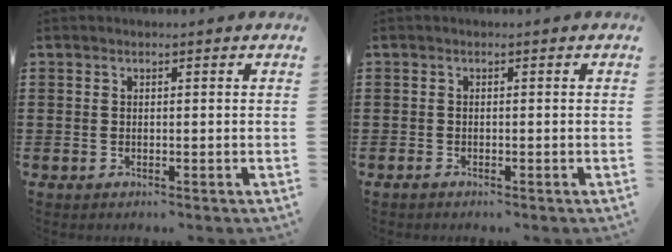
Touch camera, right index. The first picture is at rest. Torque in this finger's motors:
{"motor_torque": [-0.42, 0.88, -0.13, -0.01]}